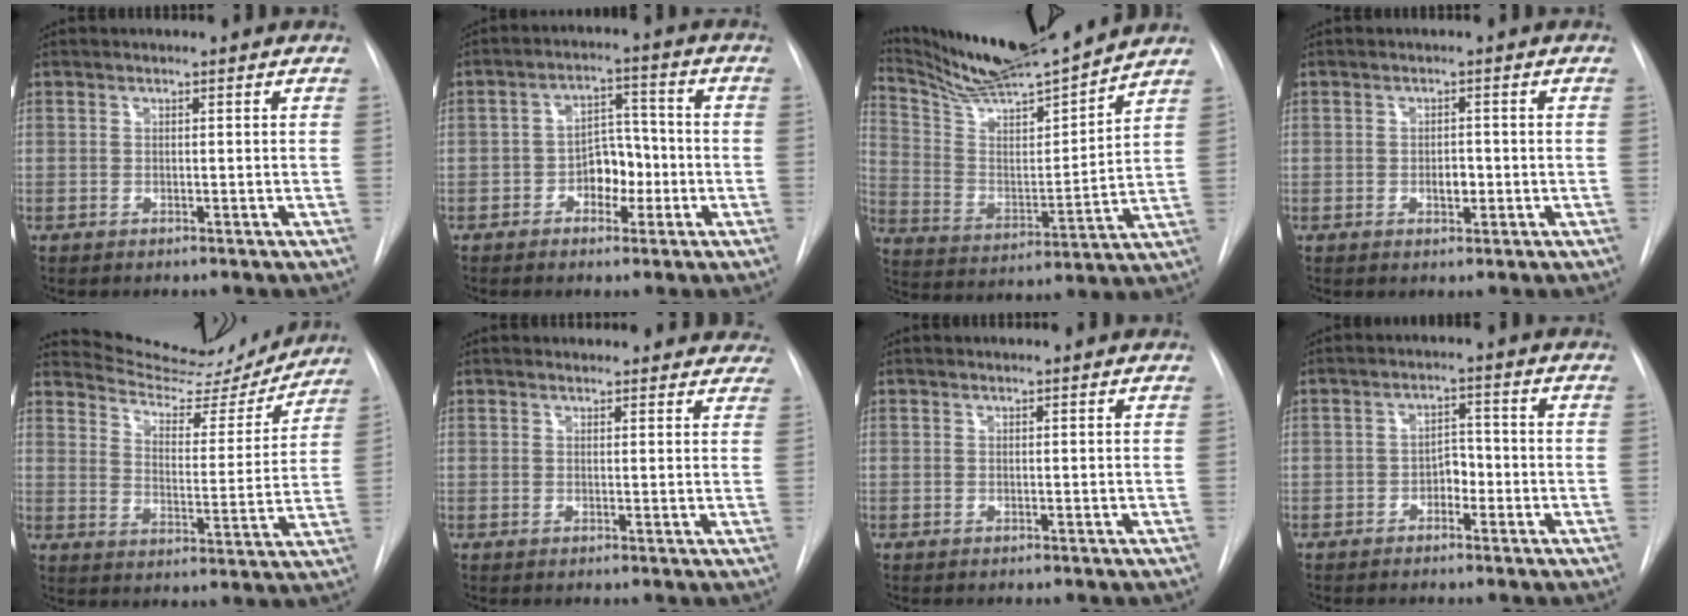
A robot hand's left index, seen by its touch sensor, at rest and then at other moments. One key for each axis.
{"total": 5.9, "fx": -2.3, "fy": 3.6, "fz": 4.0, "tx": -0.058, "ty": 0.016, "tz": -0.037}
{"total": 17.2, "fx": 15.8, "fy": 0.4, "fz": 6.7, "tx": -0.124, "ty": -0.009, "tz": 0.274}
{"total": 1.9, "fx": -0.8, "fy": 1.0, "fz": 1.4, "tx": -0.021, "ty": -0.001, "tz": -0.009}
{"total": 15.3, "fx": 15.0, "fy": 2.5, "fz": 2.2, "tx": -0.027, "ty": -0.035, "tz": 0.199}
{"total": 11.8, "fx": 11.0, "fy": 3.9, "fz": 1.8, "tx": 0.011, "ty": 0.000, "tz": 0.104}
{"total": 0.0}
{"total": 5.1, "fx": -2.5, "fy": 3.0, "fz": 3.2, "tx": -0.047, "ty": 0.016, "tz": -0.044}